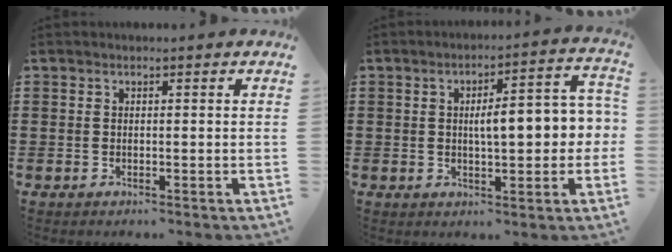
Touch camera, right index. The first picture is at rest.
{"total": 7.5, "force": [0.3, 2.6, 7.0], "torque": [-0.098, -0.008, -0.006]}